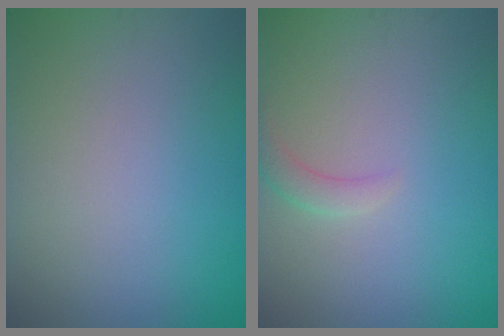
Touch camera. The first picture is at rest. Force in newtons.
{"total": 1.6, "press": 1.5, "slide": 0.2}